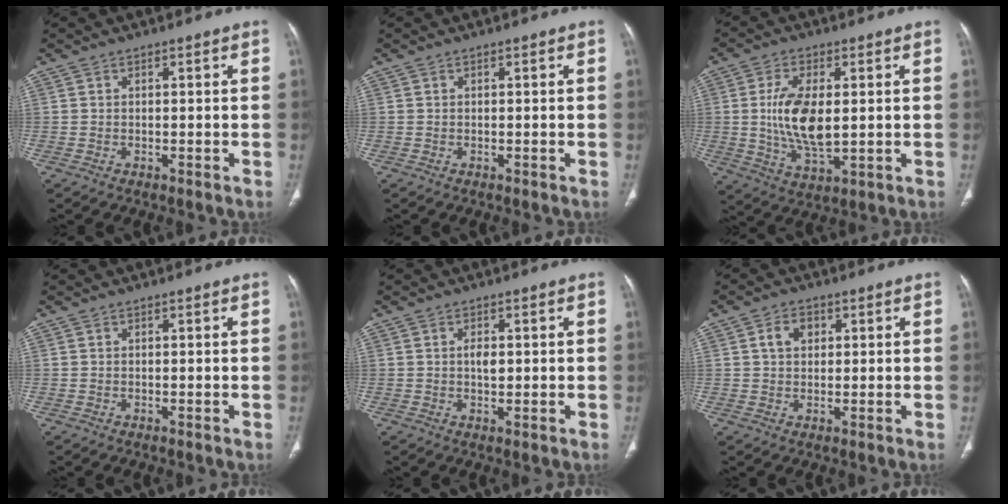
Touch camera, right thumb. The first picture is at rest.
{"total": 0.0}
{"total": 11.6, "force": [0.8, 5.6, 10.2], "torque": [-0.196, -0.016, 0.022]}
{"total": 0.0}
{"total": 2.4, "force": [0.3, 1.2, 2.0], "torque": [-0.033, -0.001, 0.005]}
{"total": 4.0, "force": [1.2, 3.0, 2.3], "torque": [-0.031, 0.003, 0.020]}